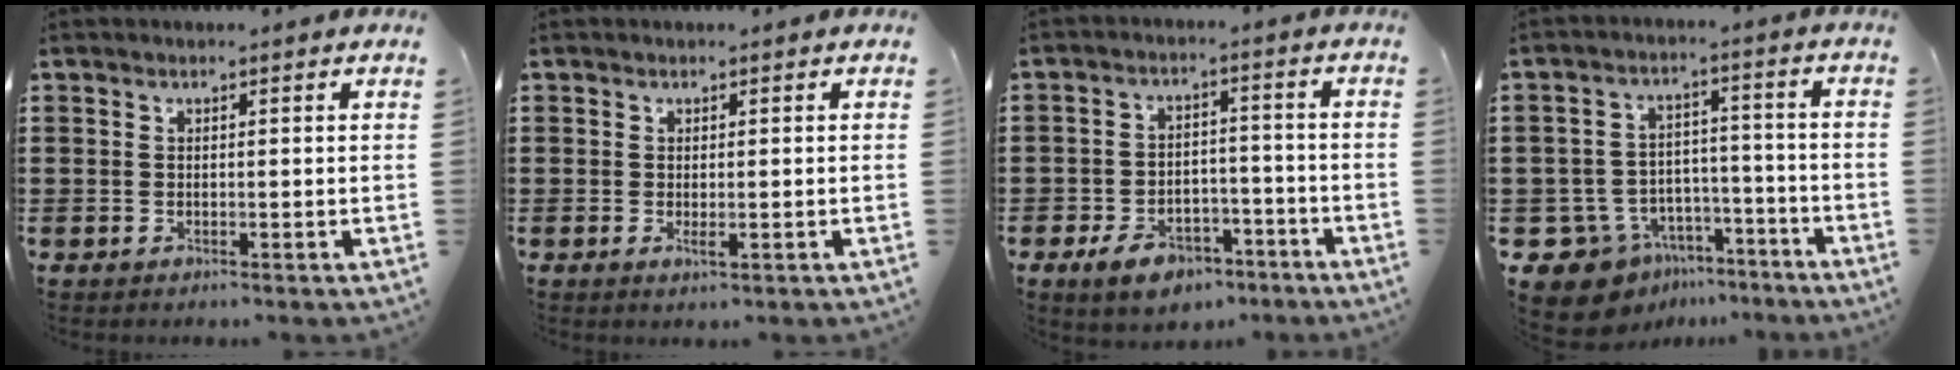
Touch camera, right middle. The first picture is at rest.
{"total": 0.9, "force": [0.0, 0.3, 0.9], "torque": [-0.016, -0.004, 0.002]}
{"total": 6.0, "force": [-4.7, 2.7, 2.6], "torque": [-0.048, 0.019, -0.087]}
{"total": 9.7, "force": [-8.2, 4.7, 2.3], "torque": [-0.067, 0.032, -0.157]}